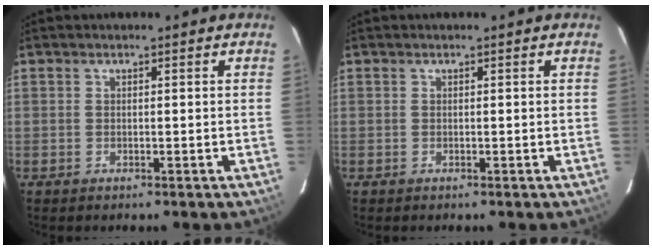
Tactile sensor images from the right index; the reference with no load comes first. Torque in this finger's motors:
{"motor_torque": [0.00, 0.00, 0.01, 0.00]}